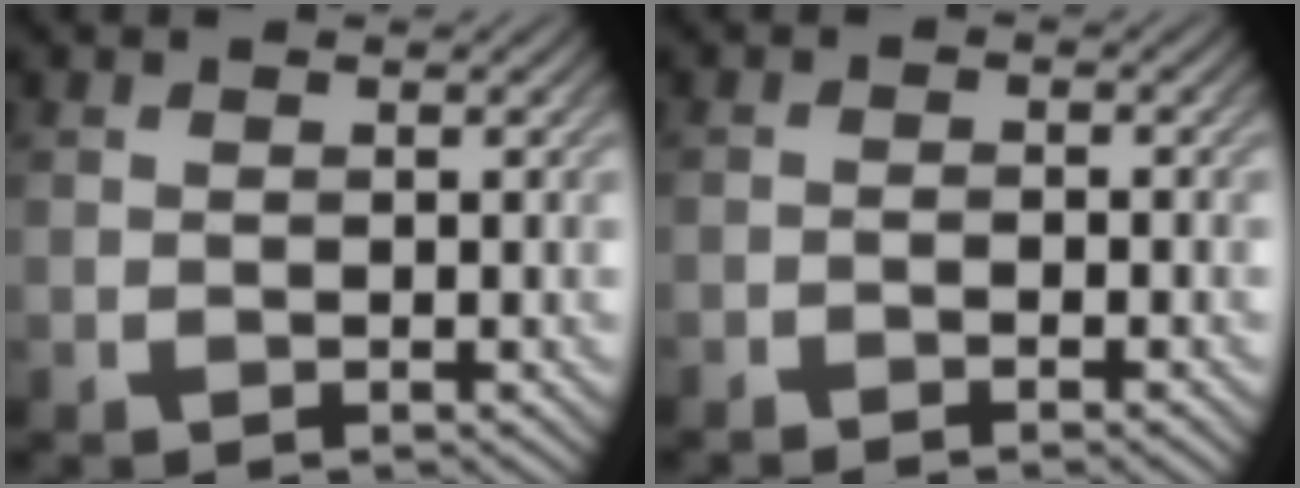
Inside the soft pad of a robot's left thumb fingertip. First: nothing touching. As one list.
[{"total": 2.1, "force": [-1.6, 0.1, 1.3], "torque": [-0.029, 0.007, -0.029]}]